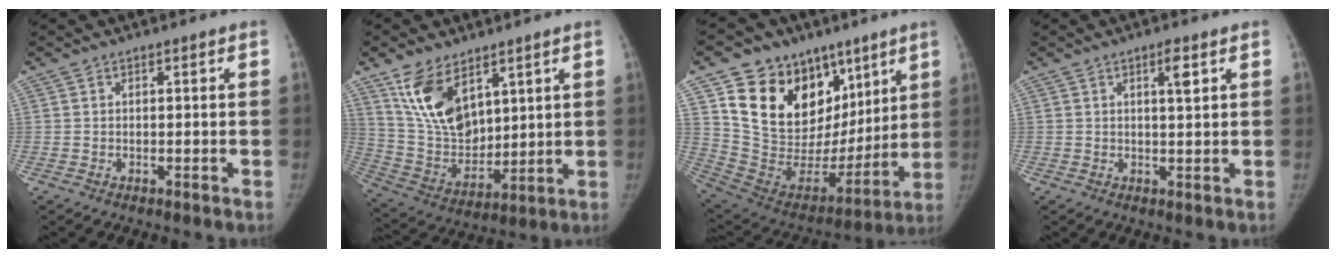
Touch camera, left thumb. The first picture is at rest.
{"total": 14.7, "force": [8.3, 8.3, 8.8], "torque": [-0.132, -0.044, 0.181]}
{"total": 25.6, "force": [12.8, 17.8, 13.3], "torque": [-0.170, -0.010, 0.238]}
{"total": 2.9, "force": [1.4, 0.5, 2.5], "torque": [-0.038, -0.007, 0.021]}